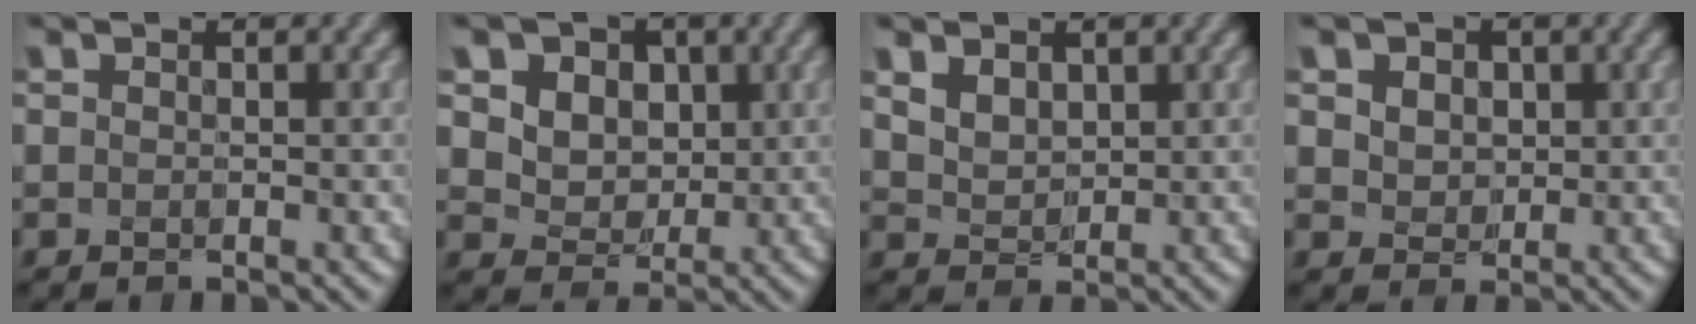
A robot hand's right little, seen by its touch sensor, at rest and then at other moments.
{"total": 9.9, "force": [4.7, 7.3, 4.7], "torque": [-0.114, 0.014, 0.091]}
{"total": 5.3, "force": [2.7, 3.8, 2.6], "torque": [-0.071, 0.021, 0.049]}
{"total": 5.6, "force": [2.4, 4.0, 3.2], "torque": [-0.072, 0.017, 0.031]}